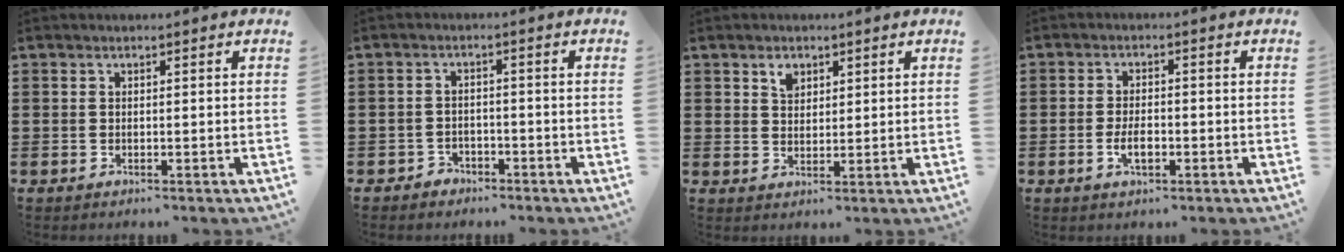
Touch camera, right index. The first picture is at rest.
{"total": 2.0, "force": [-1.8, 0.8, 0.1], "torque": [-0.009, -0.001, -0.039]}
{"total": 2.5, "force": [1.6, 1.6, 1.0], "torque": [-0.017, 0.001, 0.029]}
{"total": 3.3, "force": [-1.0, 1.6, 2.8], "torque": [-0.057, 0.001, -0.019]}